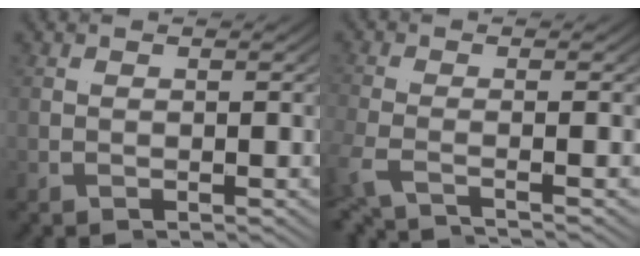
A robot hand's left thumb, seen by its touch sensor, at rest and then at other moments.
{"total": 2.5, "force": [-1.7, -1.8, 0.1], "torque": [-0.013, -0.004, -0.030]}